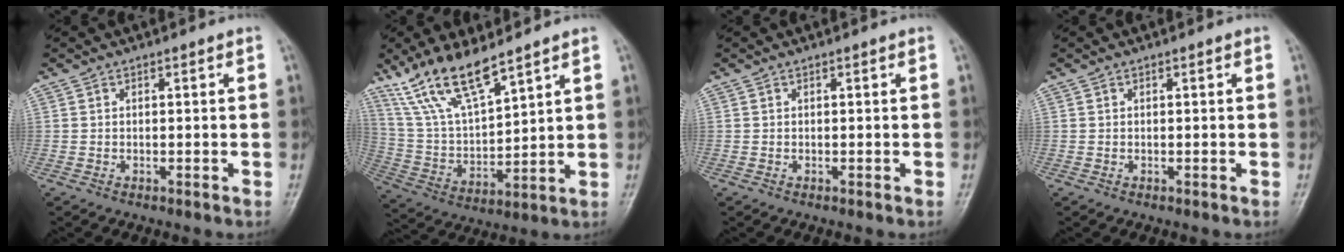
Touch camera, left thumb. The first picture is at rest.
{"total": 13.8, "force": [10.1, 3.7, 8.5], "torque": [-0.154, -0.045, 0.214]}
{"total": 0.0}
{"total": 0.0}